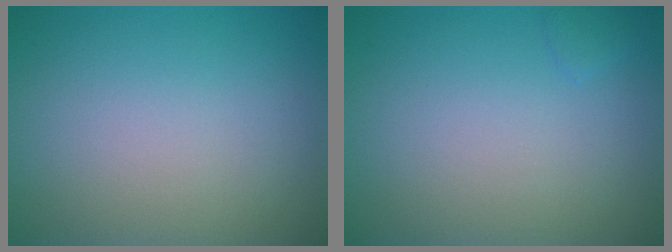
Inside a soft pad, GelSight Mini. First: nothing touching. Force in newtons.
{"total": 0.5, "press": 0.5, "slide": 0.0}